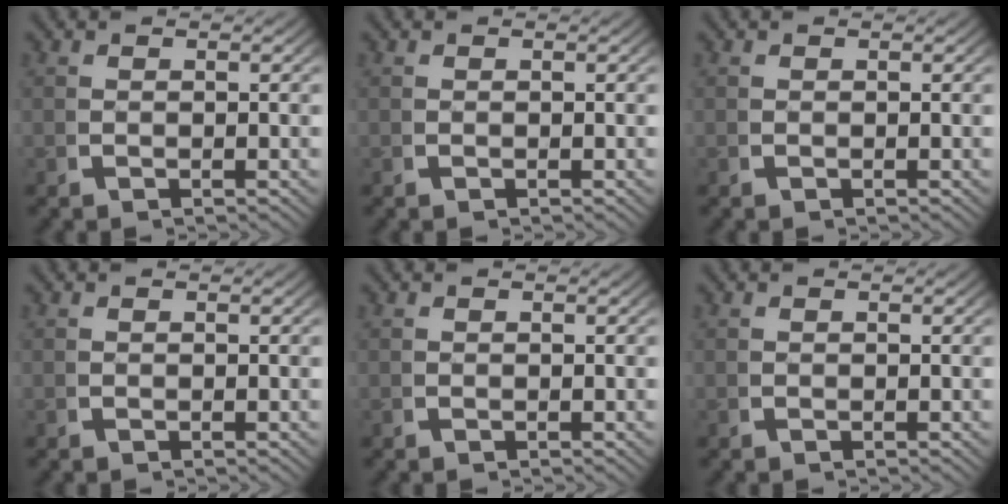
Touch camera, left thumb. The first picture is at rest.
{"total": 0.0}
{"total": 0.0}
{"total": 0.0}
{"total": 0.0}
{"total": 0.0}